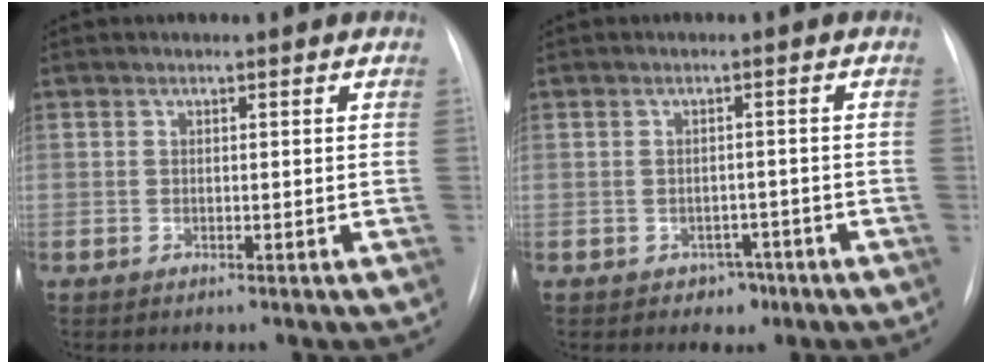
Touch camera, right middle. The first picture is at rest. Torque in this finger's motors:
{"motor_torque": [0.17, -0.20, -0.02, 0.00]}